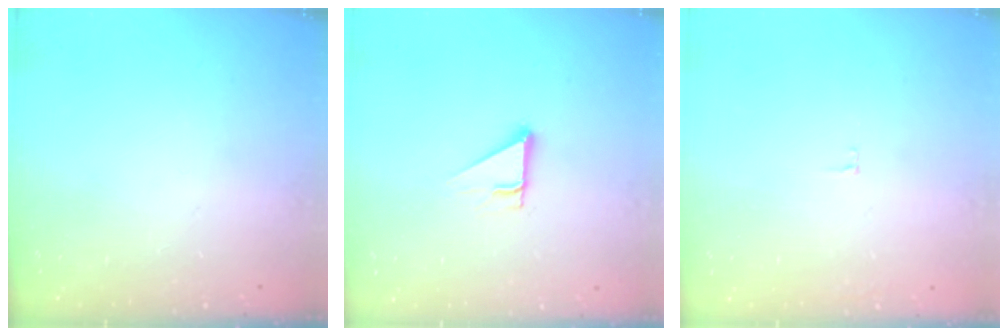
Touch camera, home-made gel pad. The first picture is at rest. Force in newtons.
{"total": 2.7, "press": 2.7, "slide": 0.1}
{"total": 3.4, "press": 3.4, "slide": 0.3}